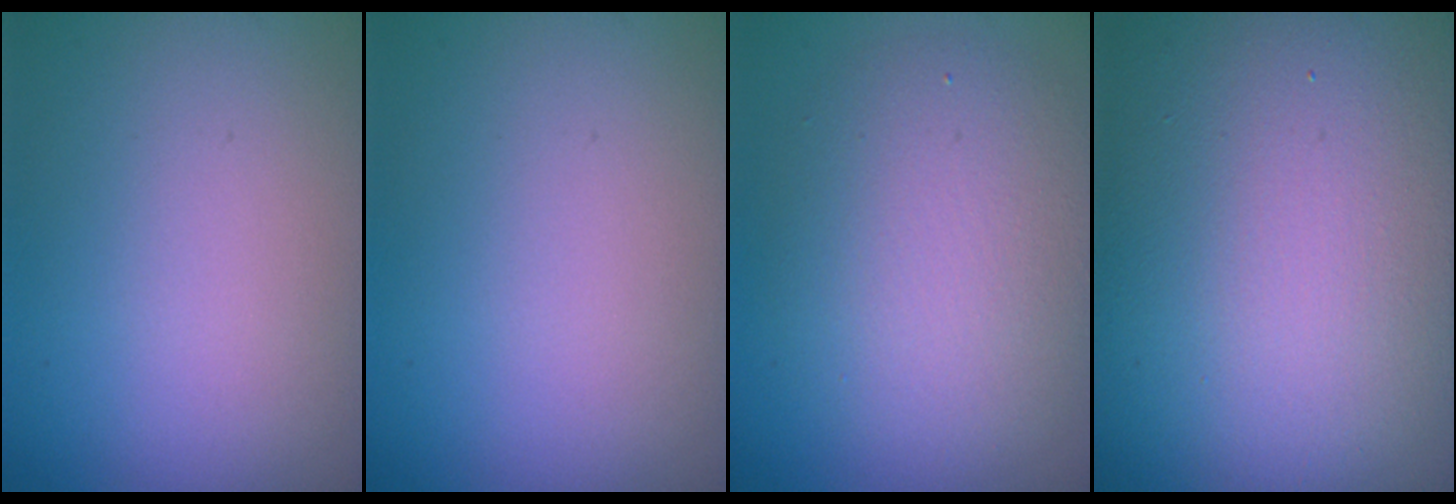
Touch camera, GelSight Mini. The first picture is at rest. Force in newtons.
{"total": 0.0}
{"total": 5.8, "press": 5.8, "slide": 0.4}
{"total": 25.7, "press": 25.6, "slide": 1.1}